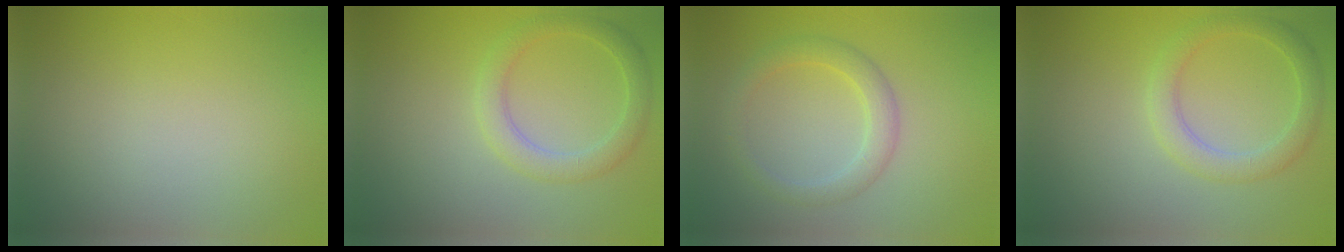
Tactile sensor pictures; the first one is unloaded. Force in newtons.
{"total": 2.8, "press": 2.8, "slide": 0.1}
{"total": 2.7, "press": 2.7, "slide": 0.1}
{"total": 2.8, "press": 2.8, "slide": 0.1}